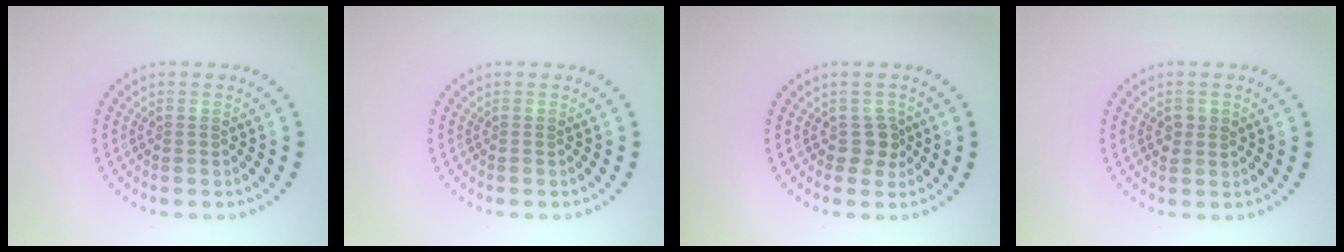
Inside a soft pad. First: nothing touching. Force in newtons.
{"total": 0.0}
{"total": 1.7, "press": 1.4, "slide": 0.9}
{"total": 1.4, "press": 1.4, "slide": 0.2}